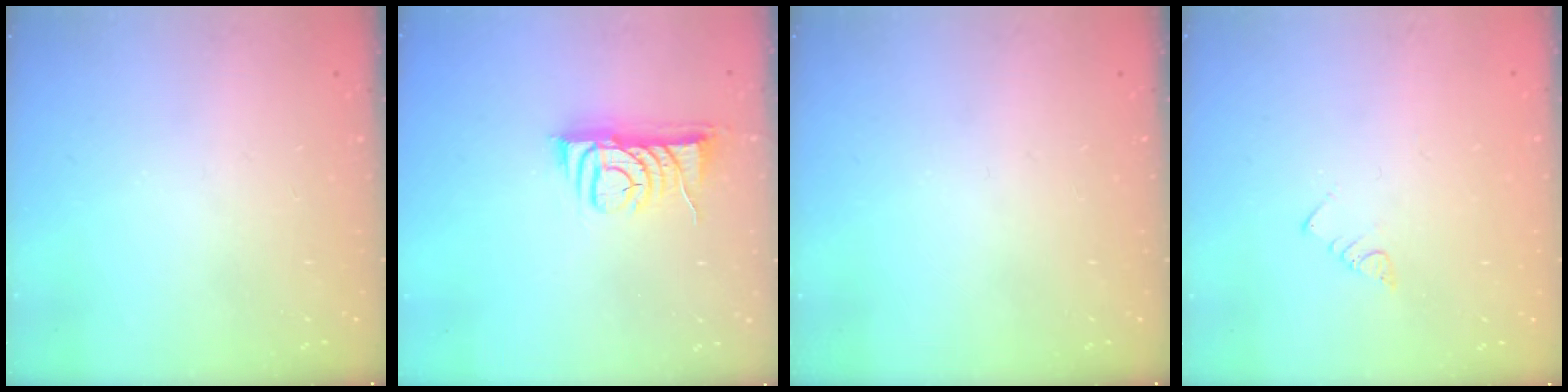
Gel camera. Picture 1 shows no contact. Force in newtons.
{"total": 9.0, "press": 8.9, "slide": 0.5}
{"total": 0.0}
{"total": 3.0, "press": 3.0, "slide": 0.2}